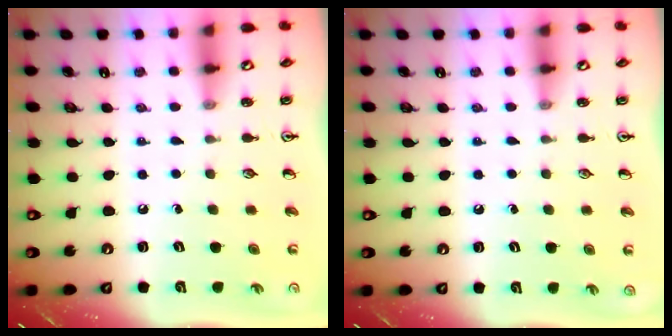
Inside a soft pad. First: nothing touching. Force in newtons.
{"total": 0.0}